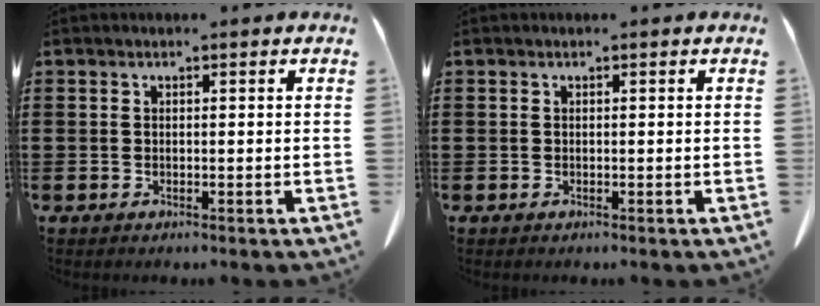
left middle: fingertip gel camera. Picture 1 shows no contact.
{"total": 0.0}